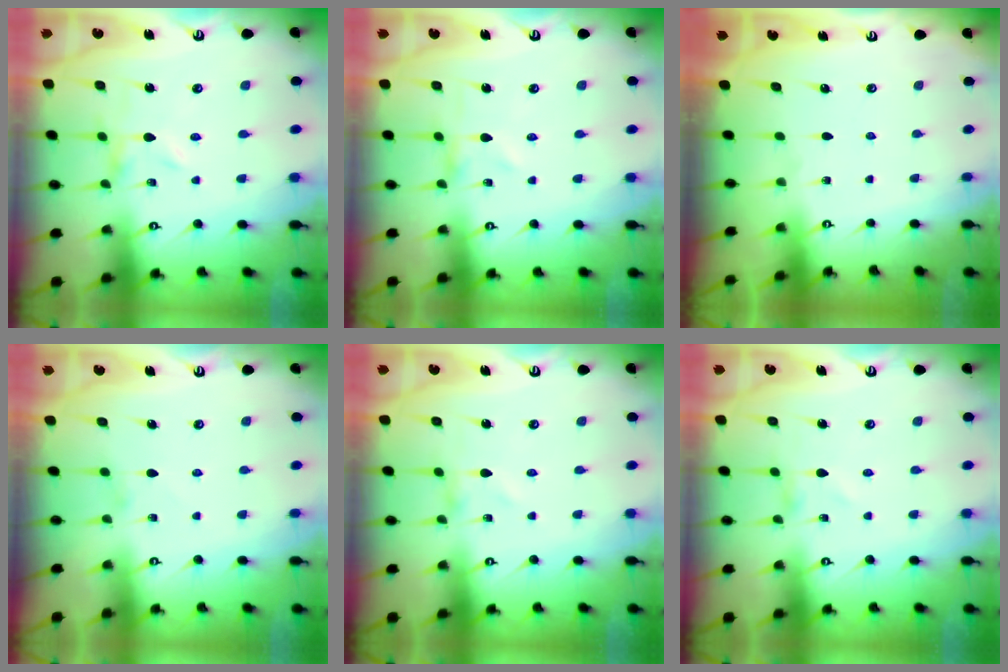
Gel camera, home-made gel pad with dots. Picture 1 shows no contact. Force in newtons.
{"total": 0.0}
{"total": 0.0}
{"total": 0.8, "press": 0.8, "slide": 0.3}
{"total": 0.9, "press": 0.9, "slide": 0.1}
{"total": 0.7, "press": 0.6, "slide": 0.1}